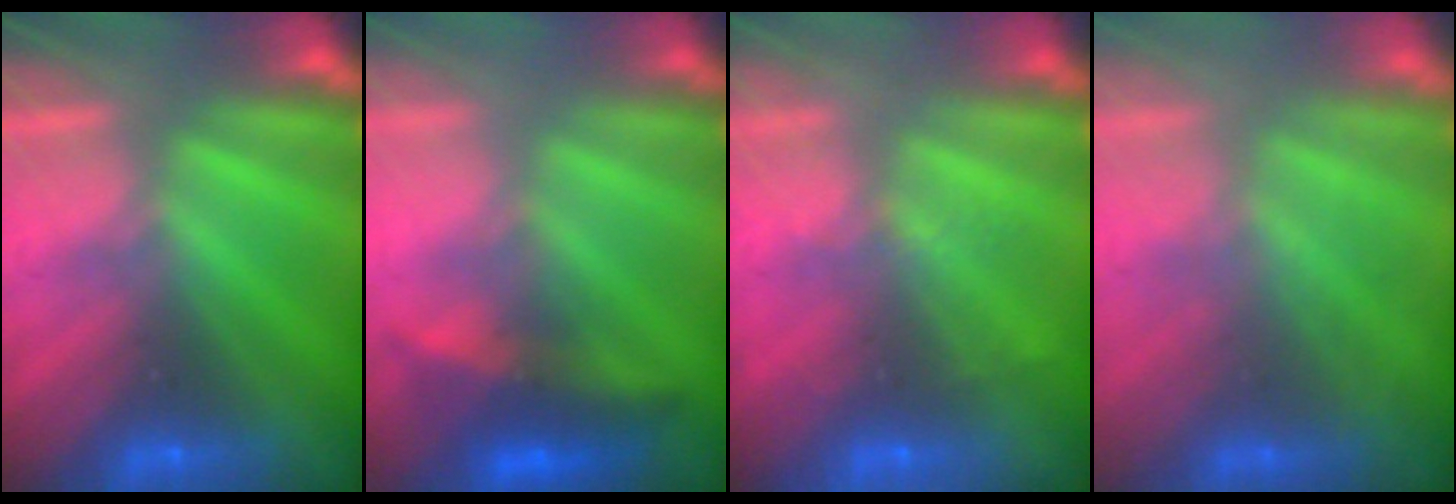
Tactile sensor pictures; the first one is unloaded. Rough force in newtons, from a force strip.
{"total": 3.3}
{"total": 2.0}
{"total": 2.3}